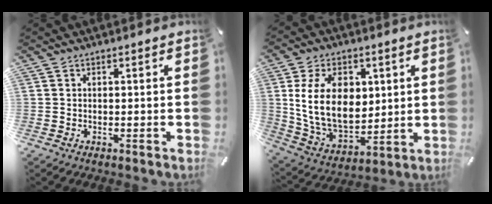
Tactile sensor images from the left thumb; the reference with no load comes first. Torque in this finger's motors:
{"motor_torque": [2.20, 1.99, 1.51, 0.38, 0.74]}